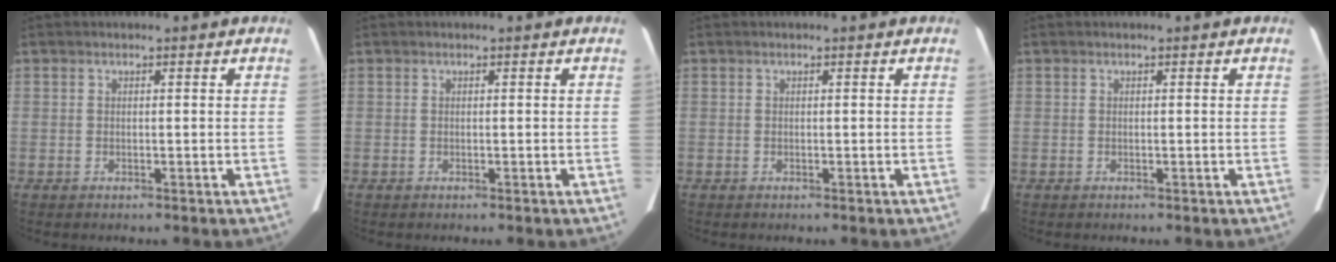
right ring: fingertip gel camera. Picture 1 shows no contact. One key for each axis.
{"total": 0.0}
{"total": 0.0}
{"total": 0.0}